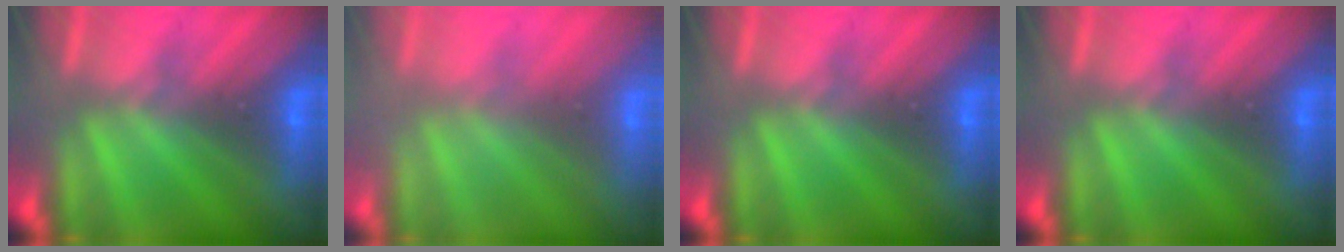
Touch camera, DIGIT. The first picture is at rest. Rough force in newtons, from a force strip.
{"total": 2.8}
{"total": 0.0}
{"total": 0.0}